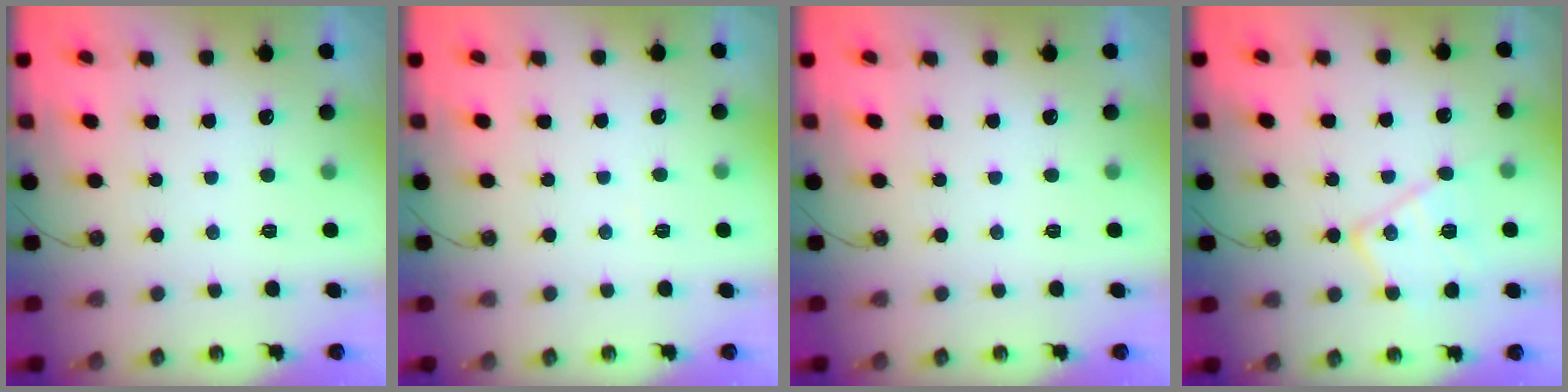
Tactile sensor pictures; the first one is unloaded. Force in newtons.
{"total": 2.1, "press": 2.1, "slide": 0.5}
{"total": 0.0}
{"total": 12.4, "press": 12.3, "slide": 0.9}